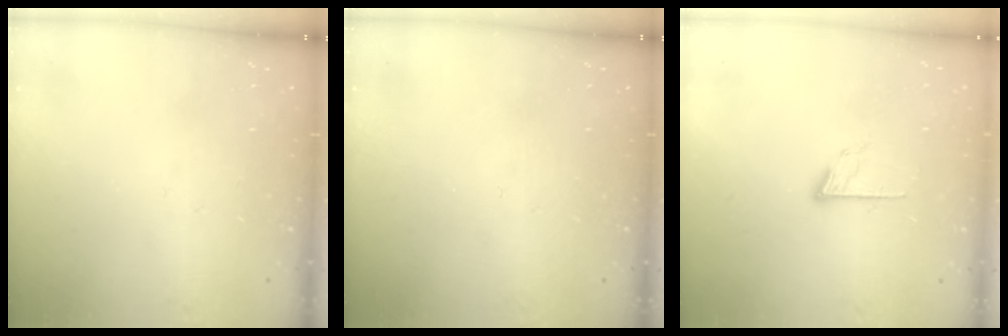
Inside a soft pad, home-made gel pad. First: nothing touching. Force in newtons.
{"total": 0.0}
{"total": 7.4, "press": 7.4, "slide": 0.6}